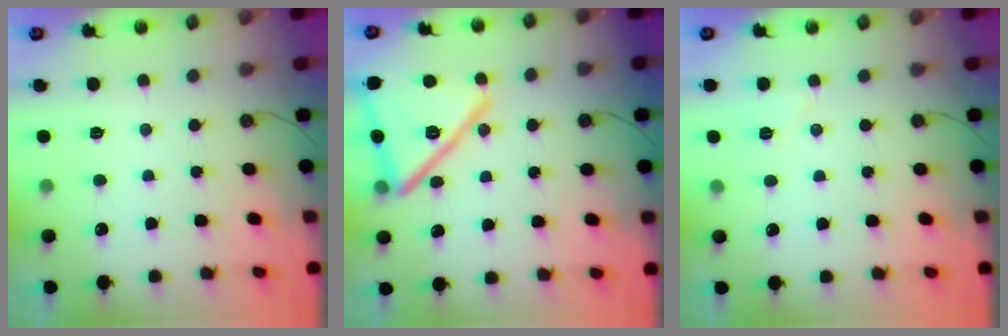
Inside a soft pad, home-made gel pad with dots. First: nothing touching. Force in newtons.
{"total": 22.0, "press": 21.9, "slide": 2.6}
{"total": 4.5, "press": 3.8, "slide": 2.3}